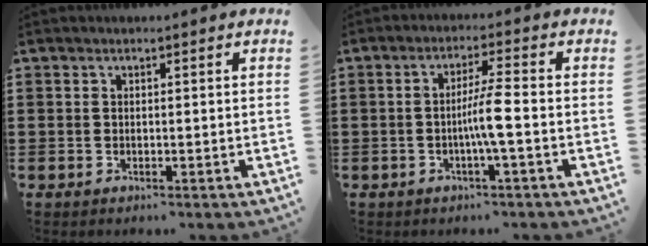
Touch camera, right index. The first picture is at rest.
{"total": 4.8, "force": [-1.0, -0.2, 4.6], "torque": [-0.090, -0.007, -0.024]}